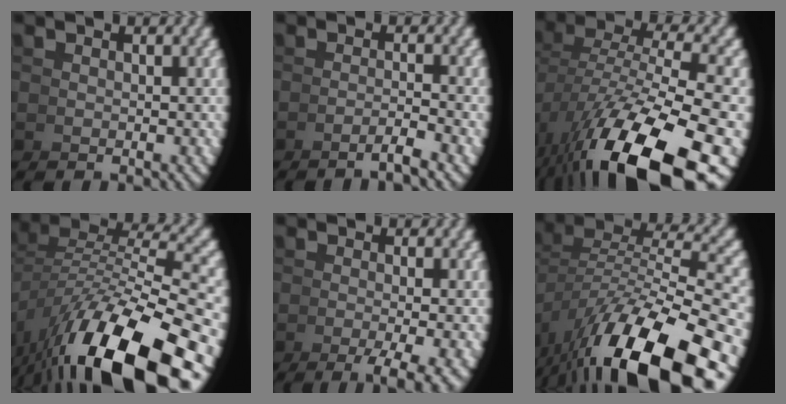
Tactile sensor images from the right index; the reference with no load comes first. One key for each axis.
{"total": 2.1, "fx": -1.5, "fy": -0.7, "fz": 1.3, "tx": -0.010, "ty": 0.012, "tz": -0.033}
{"total": 11.9, "fx": -3.6, "fy": 5.6, "fz": 9.9, "tx": -0.189, "ty": -0.037, "tz": -0.026}
{"total": 13.3, "fx": -4.1, "fy": 6.8, "fz": 10.6, "tx": -0.176, "ty": -0.023, "tz": -0.039}
{"total": 4.6, "fx": -2.8, "fy": 0.6, "fz": 3.6, "tx": -0.040, "ty": -0.002, "tz": -0.041}
{"total": 11.8, "fx": -3.5, "fy": 5.9, "fz": 9.6, "tx": -0.153, "ty": -0.015, "tz": -0.035}